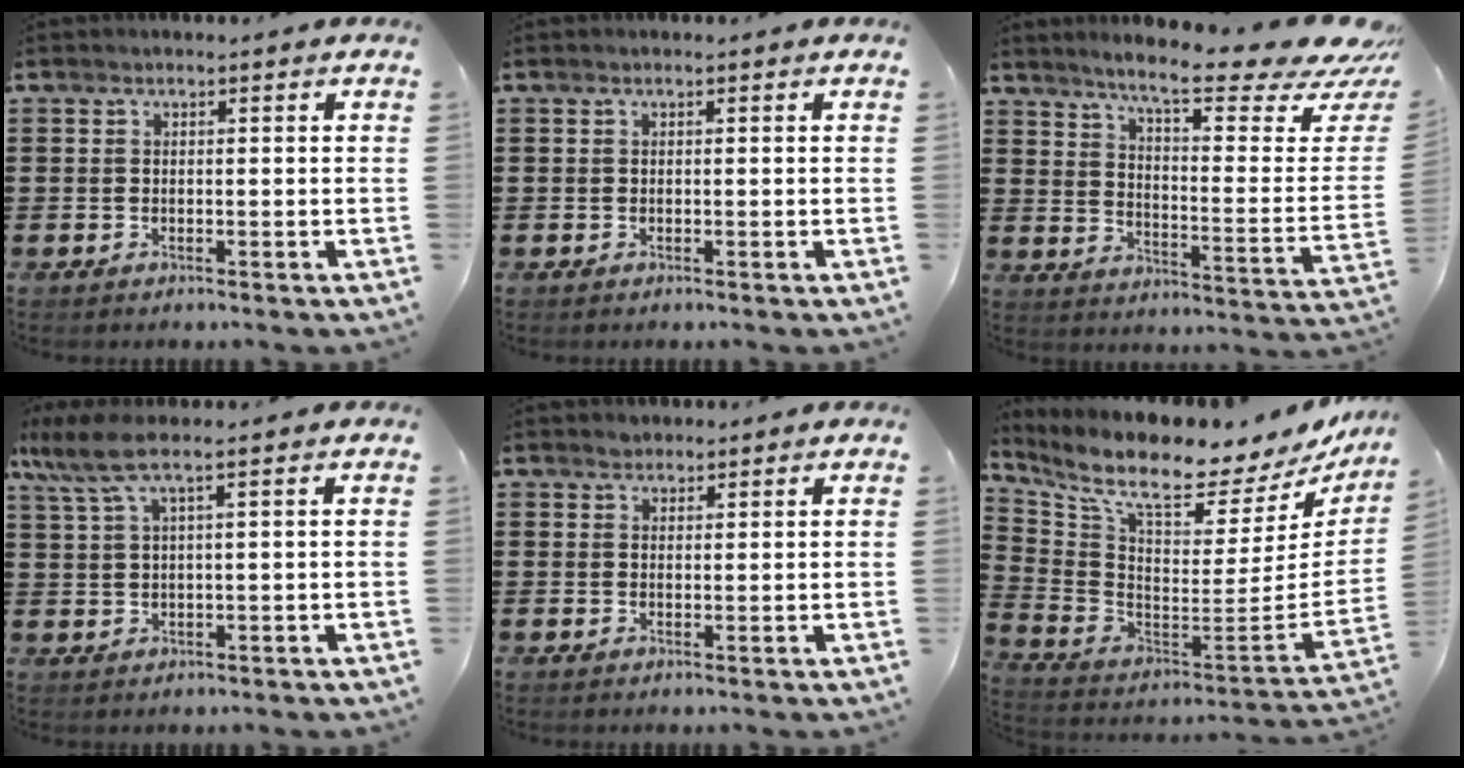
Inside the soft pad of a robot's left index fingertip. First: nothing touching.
{"total": 0.0}
{"total": 11.5, "force": [9.1, 1.3, 7.0], "torque": [-0.127, -0.069, 0.145]}
{"total": 5.1, "force": [2.4, 0.7, 4.5], "torque": [-0.117, -0.007, 0.033]}
{"total": 1.4, "force": [1.3, 0.5, 0.0], "torque": [-0.003, 0.002, 0.025]}
{"total": 9.0, "force": [7.1, 1.3, 5.3], "torque": [-0.128, -0.076, 0.116]}